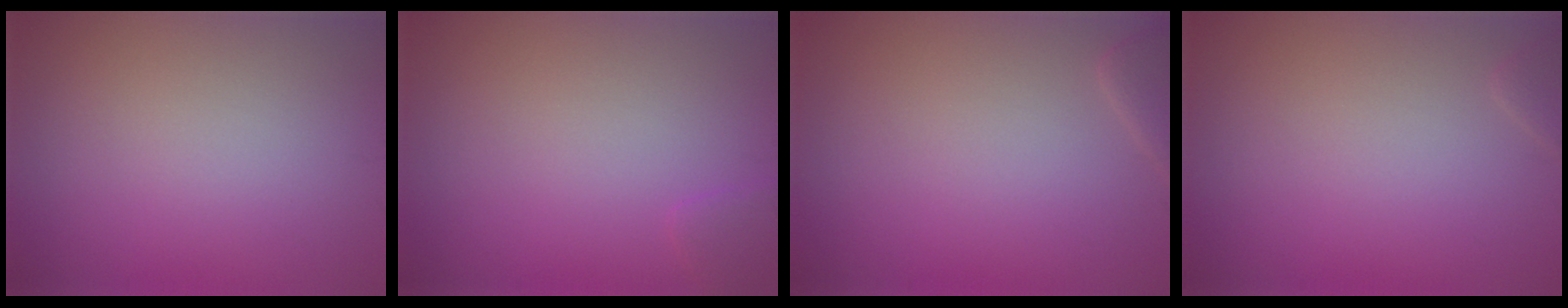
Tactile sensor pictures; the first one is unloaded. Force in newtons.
{"total": 1.0, "press": 1.0, "slide": 0.1}
{"total": 1.6, "press": 1.6, "slide": 0.2}
{"total": 0.8, "press": 0.8, "slide": 0.1}